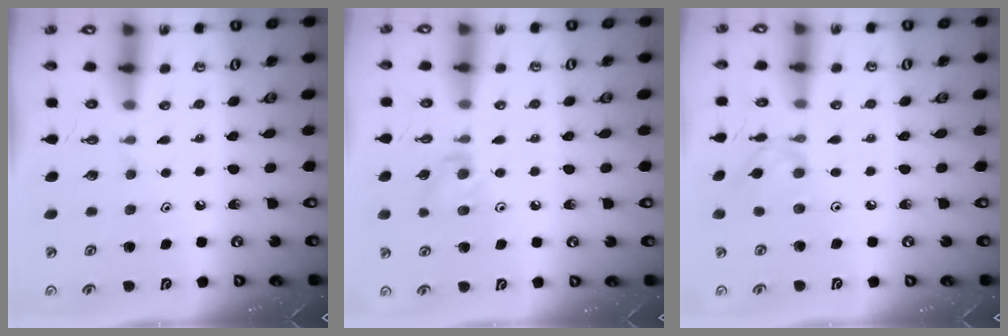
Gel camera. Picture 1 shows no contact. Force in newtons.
{"total": 6.4, "press": 6.4, "slide": 0.8}
{"total": 3.2, "press": 3.1, "slide": 0.4}